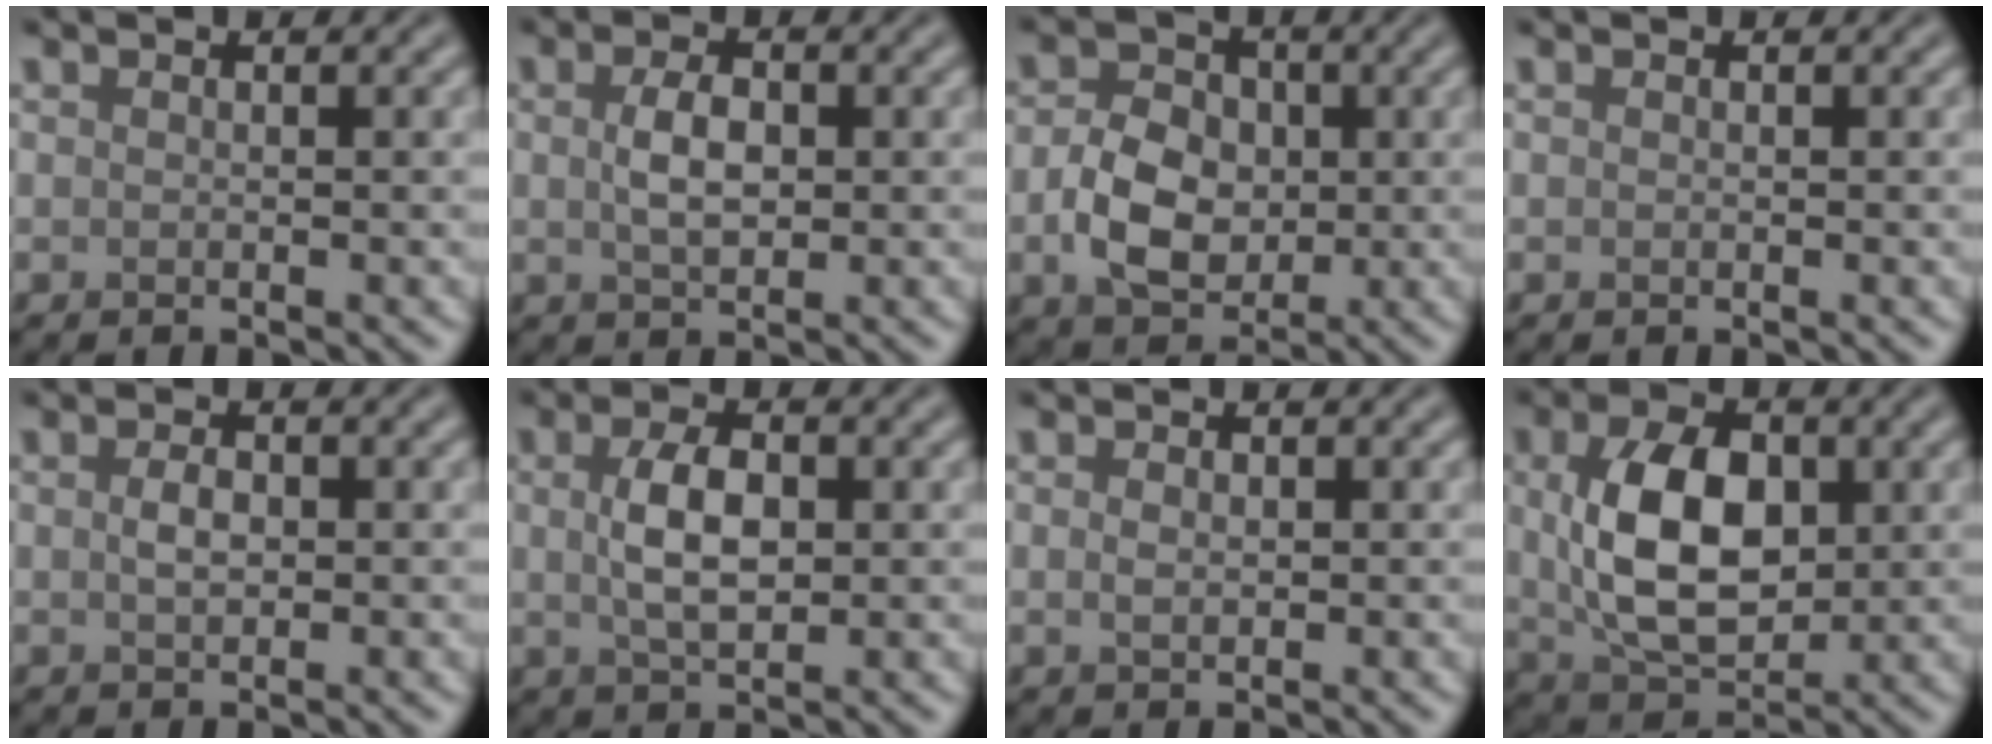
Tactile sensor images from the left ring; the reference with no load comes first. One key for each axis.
{"total": 3.1, "fx": 0.3, "fy": 1.7, "fz": 2.5, "tx": -0.055, "ty": 0.002, "tz": 0.006}
{"total": 5.4, "fx": -0.6, "fy": 4.1, "fz": 3.5, "tx": -0.072, "ty": -0.001, "tz": -0.012}
{"total": 0.0}
{"total": 1.7, "fx": 0.1, "fy": 1.0, "fz": 1.4, "tx": -0.028, "ty": 0.001, "tz": 0.002}
{"total": 4.3, "fx": 0.5, "fy": 2.2, "fz": 3.6, "tx": -0.078, "ty": 0.003, "tz": 0.010}
{"total": 1.3, "fx": 0.1, "fy": 0.9, "fz": 1.0, "tx": -0.019, "ty": 0.000, "tz": 0.003}
{"total": 8.6, "fx": 0.8, "fy": 5.3, "fz": 6.7, "tx": -0.130, "ty": 0.001, "tz": 0.016}